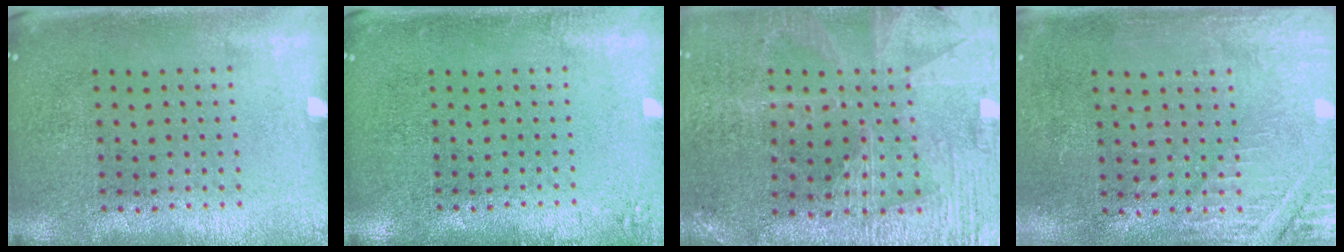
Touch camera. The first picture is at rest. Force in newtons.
{"total": 1.3, "press": 1.2, "slide": 0.3}
{"total": 2.3, "press": 2.3, "slide": 0.5}
{"total": 2.8, "press": 2.7, "slide": 0.8}